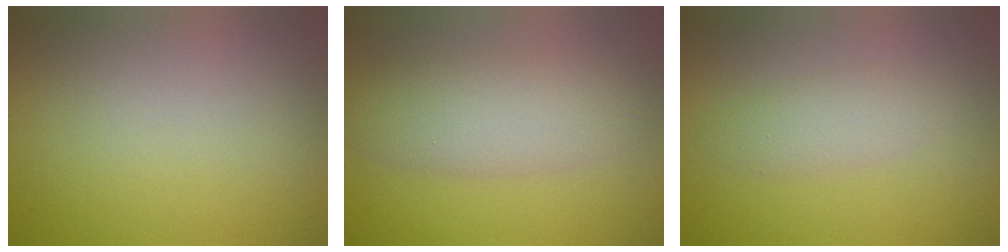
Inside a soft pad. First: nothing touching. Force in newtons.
{"total": 5.3, "press": 5.3, "slide": 0.2}
{"total": 2.3, "press": 2.3, "slide": 0.1}